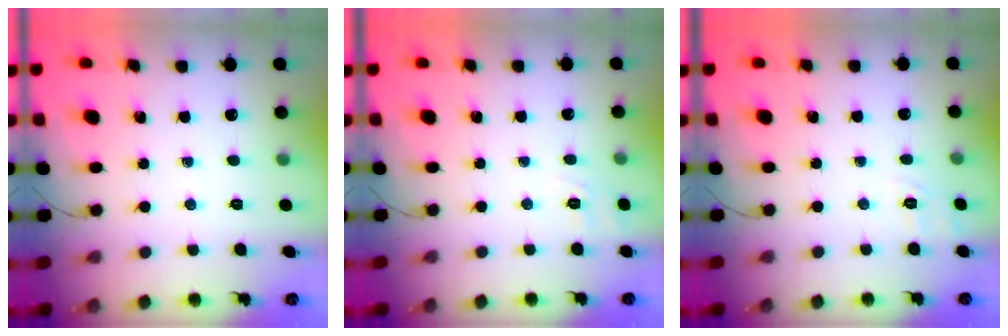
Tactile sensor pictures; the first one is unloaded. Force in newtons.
{"total": 7.8, "press": 7.5, "slide": 2.1}
{"total": 3.2, "press": 2.6, "slide": 1.8}